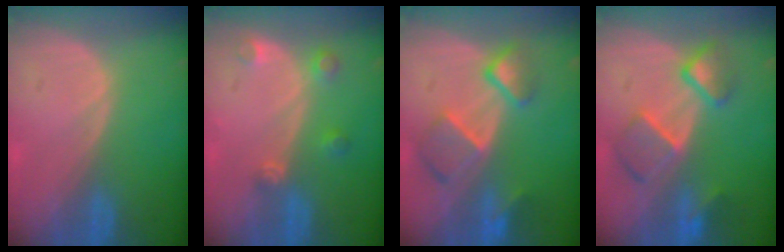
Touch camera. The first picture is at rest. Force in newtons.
{"total": 3.0, "press": 2.9, "slide": 0.6}
{"total": 7.7, "press": 6.7, "slide": 3.8}
{"total": 7.2, "press": 6.8, "slide": 2.3}